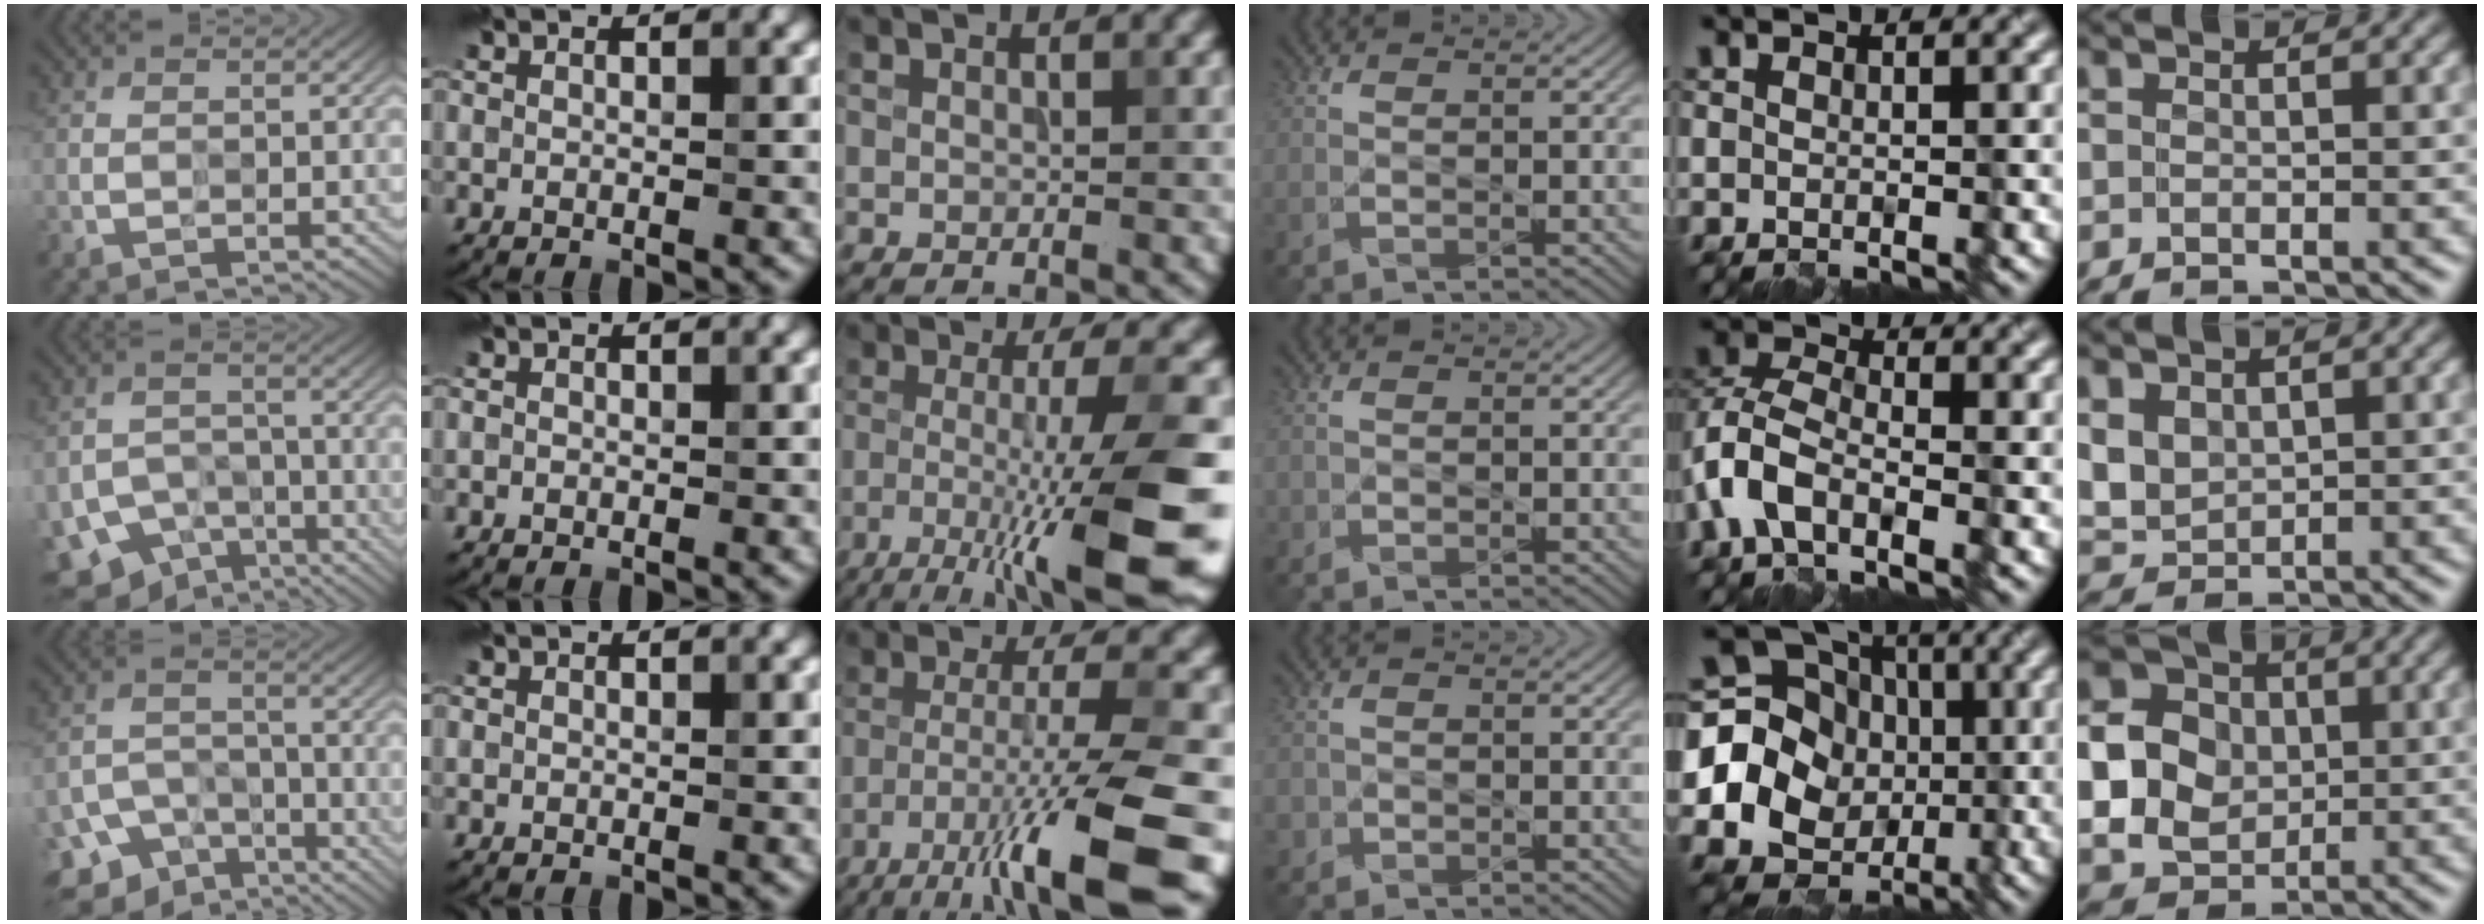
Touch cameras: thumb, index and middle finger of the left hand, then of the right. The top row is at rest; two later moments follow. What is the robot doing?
{"motion": "wipe", "object": "plastic plate"}